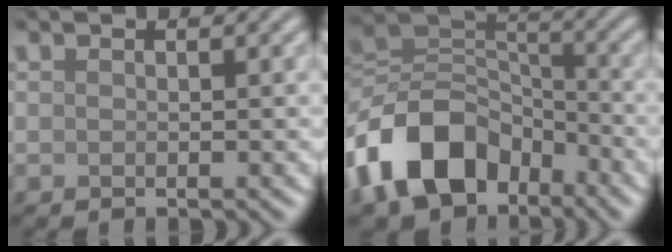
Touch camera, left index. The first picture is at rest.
{"total": 11.5, "force": [-6.2, 7.5, 6.0], "torque": [-0.116, 0.003, -0.131]}